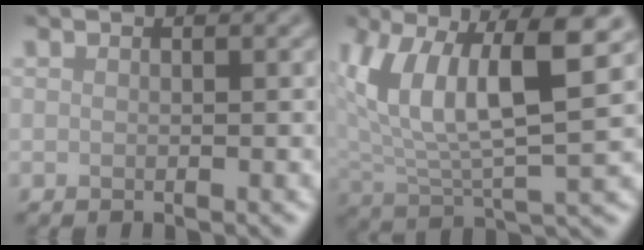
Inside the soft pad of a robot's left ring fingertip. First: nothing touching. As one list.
[{"total": 10.4, "force": [4.1, 4.0, 8.7], "torque": [-0.170, 0.007, 0.072]}]